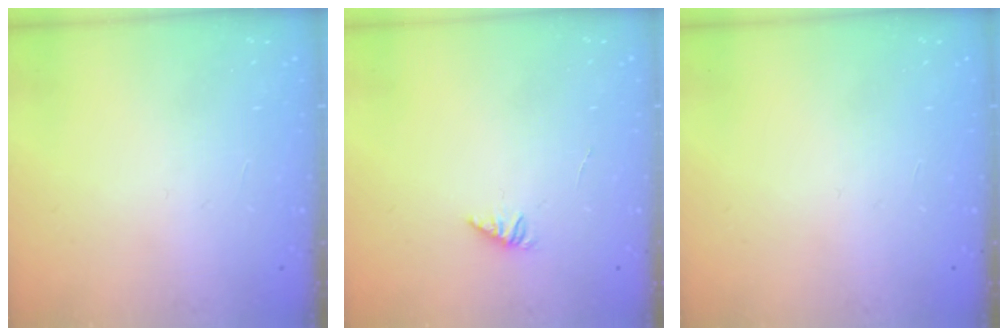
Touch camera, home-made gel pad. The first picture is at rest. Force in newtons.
{"total": 1.2, "press": 1.1, "slide": 0.3}
{"total": 0.0}